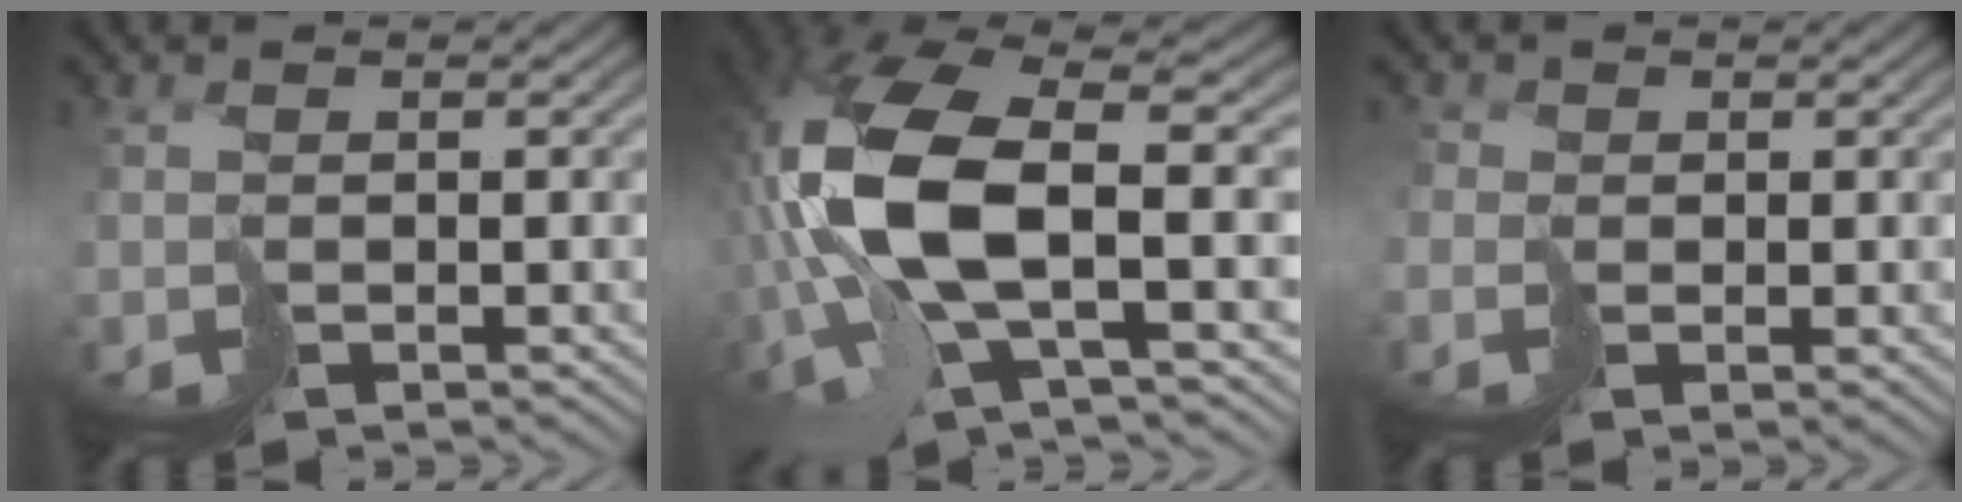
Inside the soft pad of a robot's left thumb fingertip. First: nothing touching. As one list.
[{"total": 13.4, "force": [-0.3, 4.7, 12.6], "torque": [-0.309, 0.005, -0.007]}, {"total": 0.9, "force": [-0.3, 0.3, -0.8], "torque": [0.019, 0.000, -0.015]}]